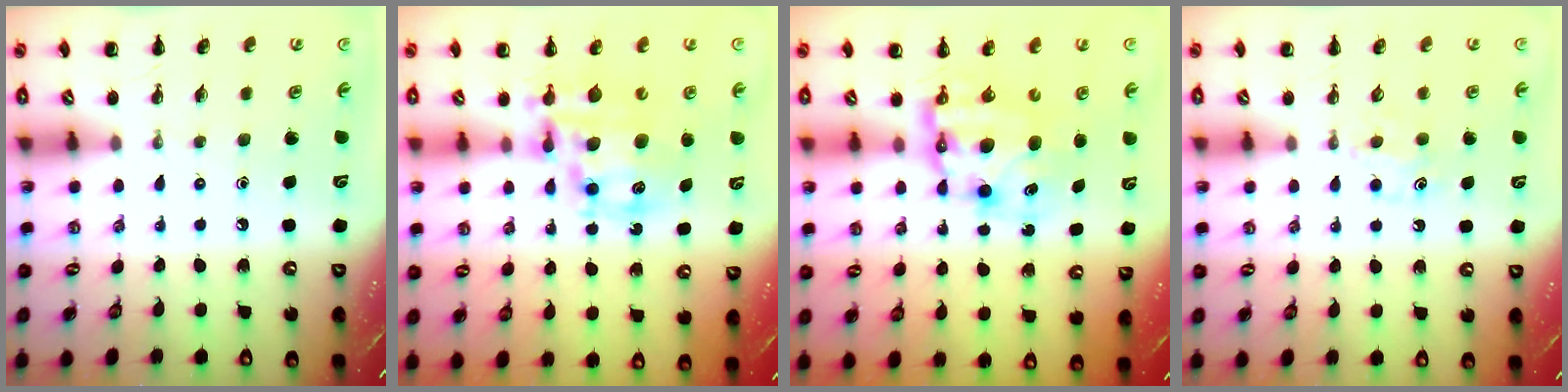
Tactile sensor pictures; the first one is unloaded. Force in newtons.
{"total": 13.7, "press": 13.3, "slide": 3.0}
{"total": 8.9, "press": 8.6, "slide": 2.3}
{"total": 4.8, "press": 4.6, "slide": 1.3}